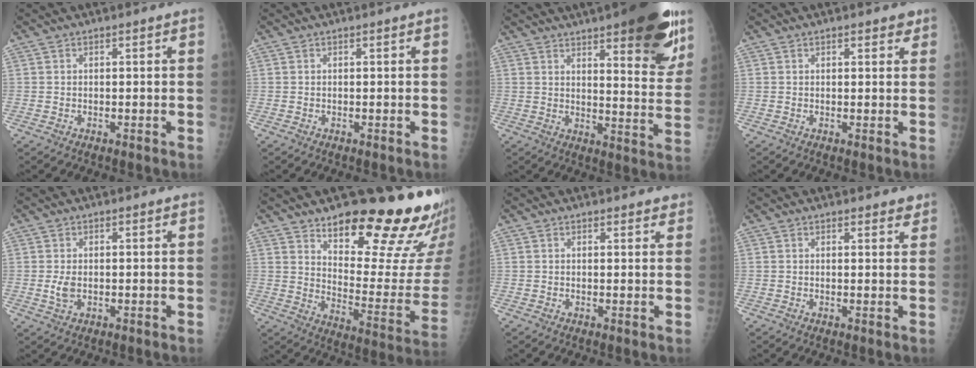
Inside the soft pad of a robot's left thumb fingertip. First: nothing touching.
{"total": 0.0}
{"total": 21.6, "force": [13.0, 5.9, 16.2], "torque": [-0.183, -0.053, 0.169]}
{"total": 2.5, "force": [1.6, 1.2, 1.5], "torque": [-0.007, -0.005, 0.017]}
{"total": 2.8, "force": [-0.1, 1.7, 2.2], "torque": [-0.045, -0.005, -0.002]}
{"total": 24.1, "force": [17.5, 6.8, 15.0], "torque": [-0.161, -0.121, 0.243]}
{"total": 1.6, "force": [1.3, 0.7, 0.7], "torque": [0.002, -0.005, 0.013]}
{"total": 2.1, "force": [1.7, 0.8, 0.9], "torque": [0.005, -0.008, 0.017]}